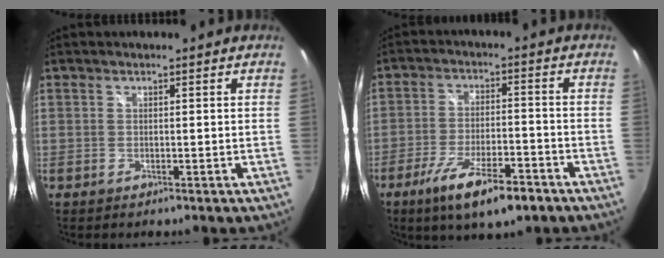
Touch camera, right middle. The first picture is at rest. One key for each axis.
{"total": 14.1, "fx": -8.8, "fy": 2.9, "fz": 10.6, "tx": -0.210, "ty": -0.040, "tz": -0.147}